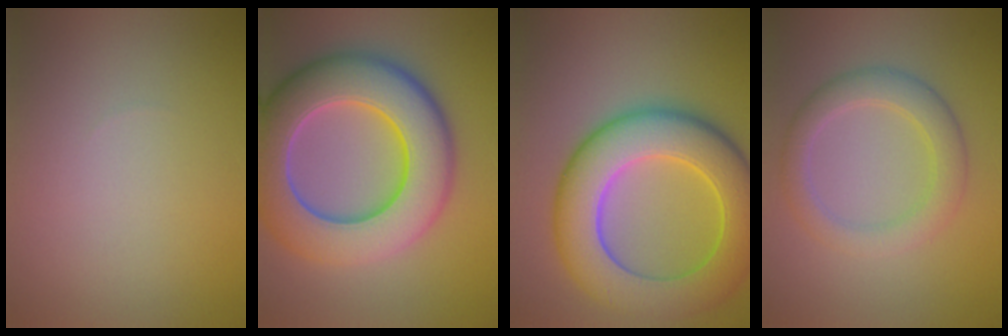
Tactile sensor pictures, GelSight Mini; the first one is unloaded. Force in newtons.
{"total": 11.7, "press": 11.7, "slide": 0.8}
{"total": 10.6, "press": 10.6, "slide": 0.1}
{"total": 3.7, "press": 3.7, "slide": 0.1}